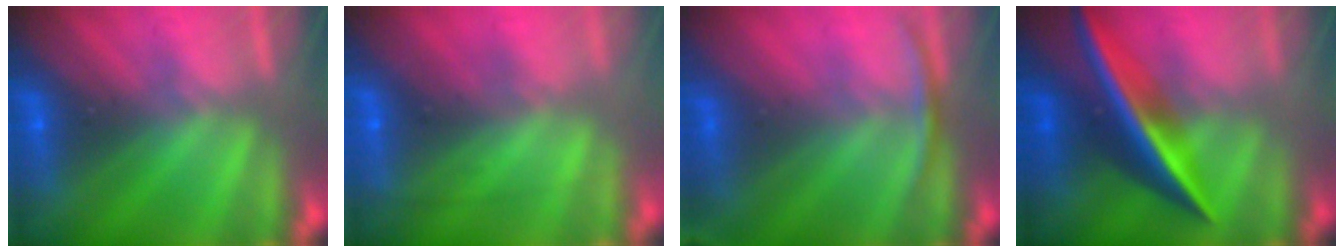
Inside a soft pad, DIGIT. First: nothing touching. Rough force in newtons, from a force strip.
{"total": 2.3}
{"total": 2.7}
{"total": 2.7}